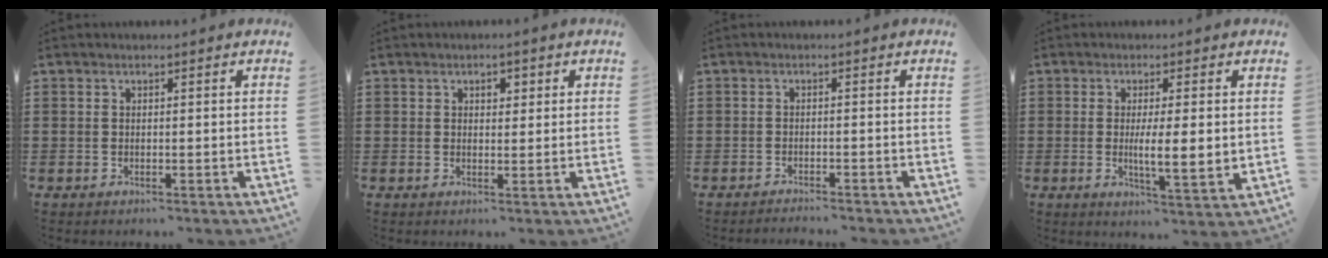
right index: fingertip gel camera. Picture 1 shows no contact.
{"total": 1.4, "force": [0.5, 1.0, 0.8], "torque": [-0.010, 0.002, 0.007]}
{"total": 1.5, "force": [-1.5, -0.2, 0.0], "torque": [0.000, 0.001, -0.030]}
{"total": 4.9, "force": [0.2, 0.8, 4.9], "torque": [-0.080, -0.003, 0.000]}